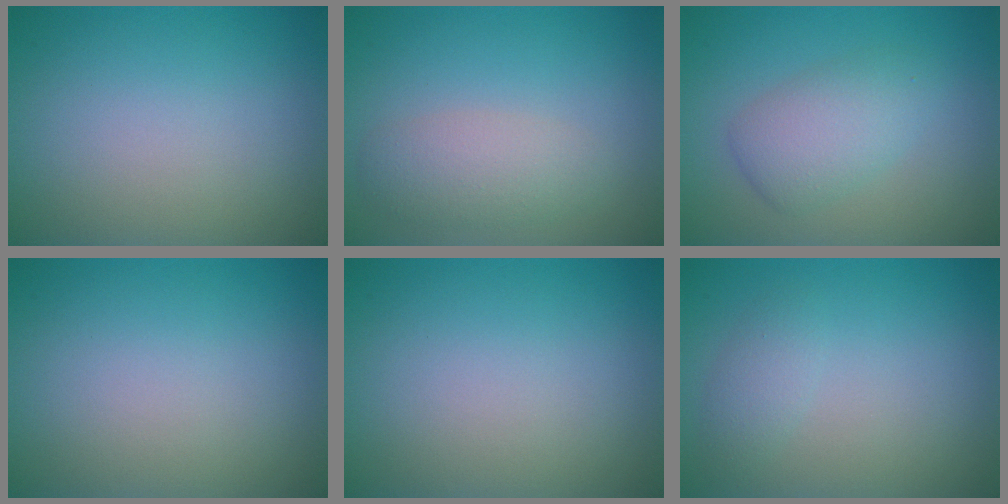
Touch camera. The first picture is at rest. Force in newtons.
{"total": 3.0, "press": 3.0, "slide": 0.2}
{"total": 3.5, "press": 3.5, "slide": 0.1}
{"total": 0.0}
{"total": 0.0}
{"total": 1.5, "press": 1.5, "slide": 0.1}